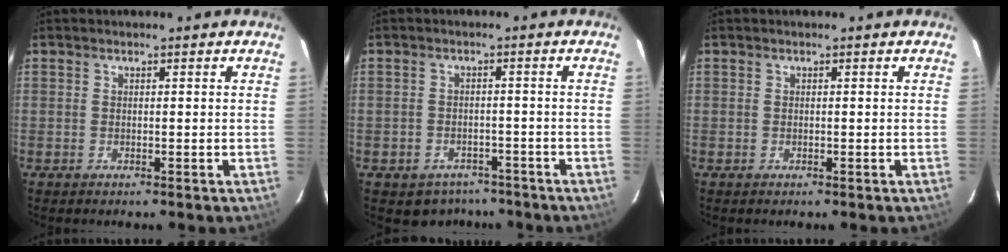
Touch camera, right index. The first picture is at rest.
{"total": 6.7, "force": [-4.8, 4.5, 1.4], "torque": [-0.040, 0.017, -0.056]}
{"total": 0.0}